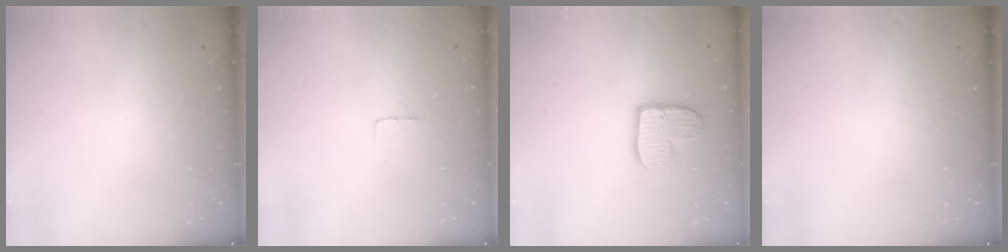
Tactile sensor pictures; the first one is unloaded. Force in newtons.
{"total": 3.0, "press": 3.0, "slide": 0.1}
{"total": 10.7, "press": 10.7, "slide": 0.8}
{"total": 0.0}